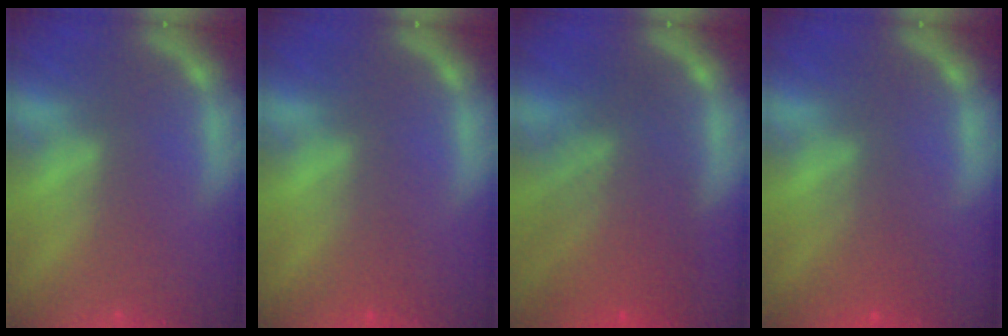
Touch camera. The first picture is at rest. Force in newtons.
{"total": 1.0}
{"total": 8.5}
{"total": 2.4}